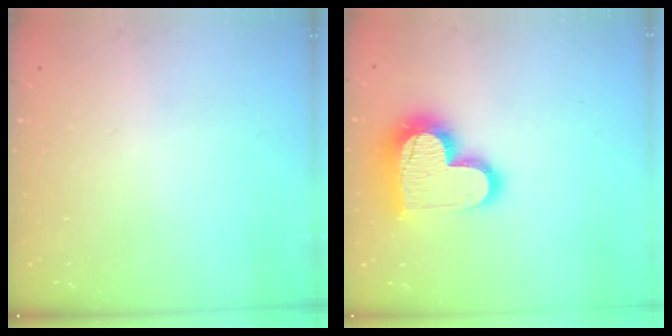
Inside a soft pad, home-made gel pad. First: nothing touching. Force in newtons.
{"total": 17.8, "press": 17.7, "slide": 1.5}